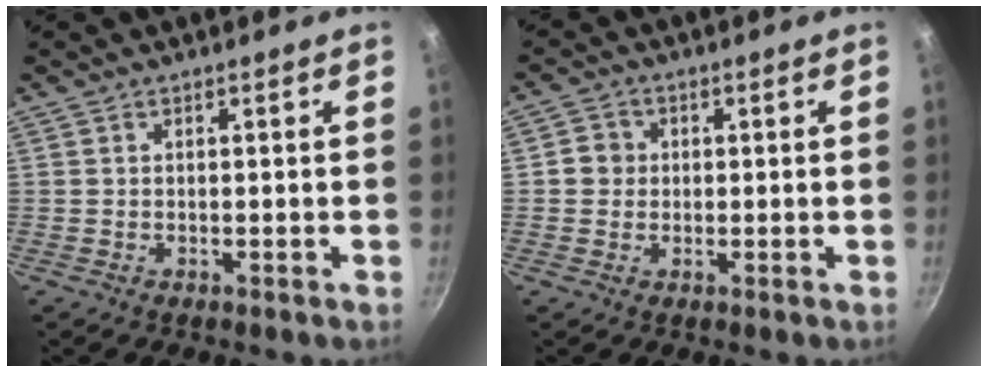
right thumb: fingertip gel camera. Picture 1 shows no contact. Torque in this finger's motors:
{"motor_torque": [0.05, 0.18, 0.33, -0.21, -0.01]}